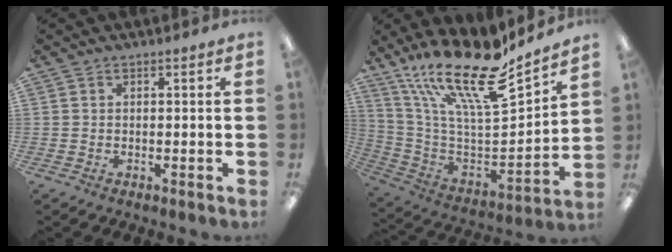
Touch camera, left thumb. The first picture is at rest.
{"total": 22.0, "force": [16.5, 5.4, 13.4], "torque": [-0.243, -0.124, 0.280]}